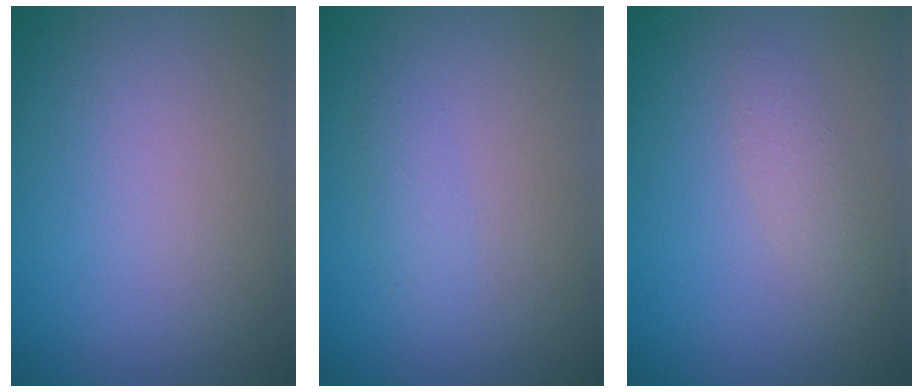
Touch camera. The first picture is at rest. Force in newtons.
{"total": 1.1, "press": 1.1, "slide": 0.1}
{"total": 1.4, "press": 1.4, "slide": 0.1}